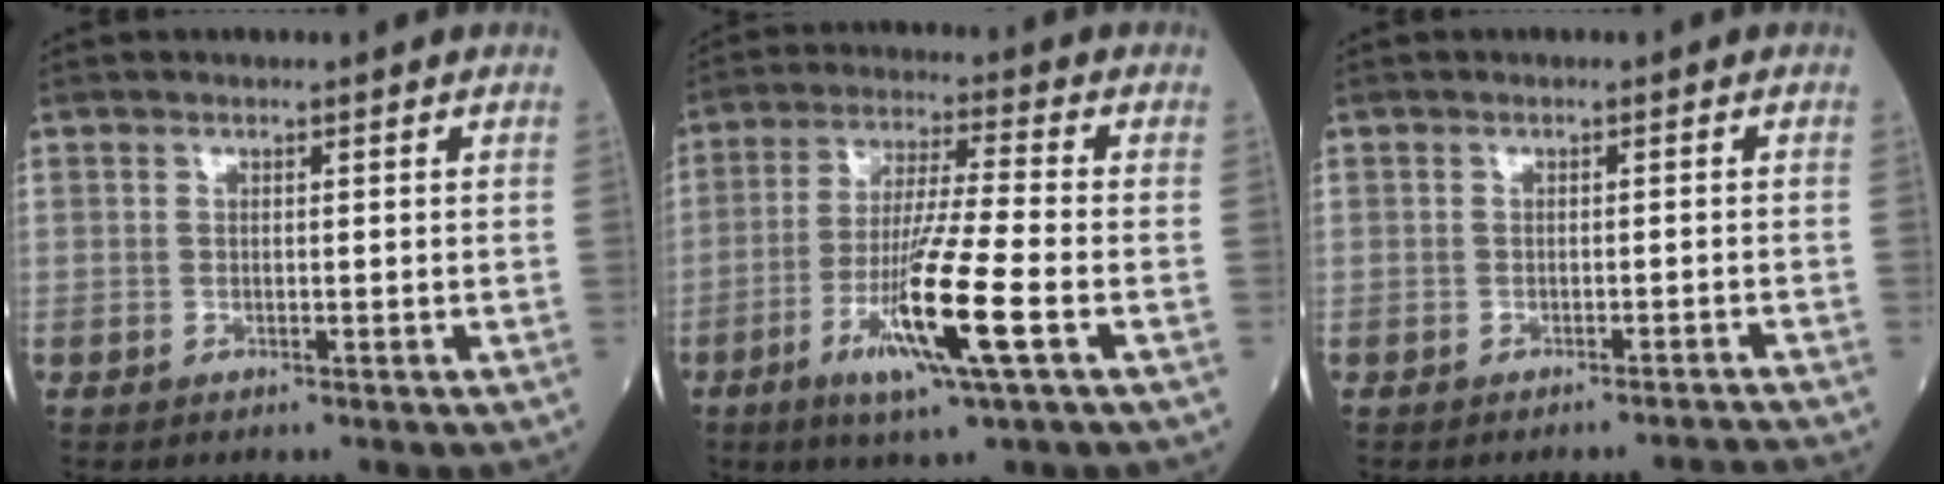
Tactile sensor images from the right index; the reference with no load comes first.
{"total": 12.6, "force": [-4.6, -0.3, 11.7], "torque": [-0.227, -0.020, -0.088]}
{"total": 3.3, "force": [-3.0, -1.4, 0.1], "torque": [0.007, -0.001, -0.037]}